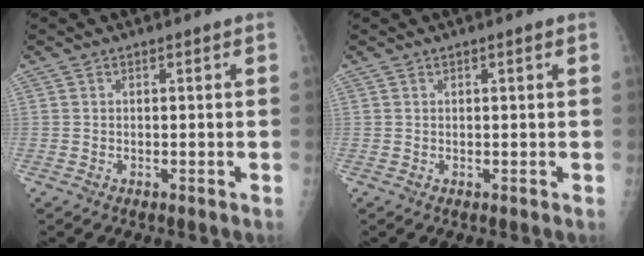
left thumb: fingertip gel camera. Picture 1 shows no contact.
{"total": 0.8, "force": [0.4, 0.1, 0.7], "torque": [-0.009, 0.001, 0.007]}